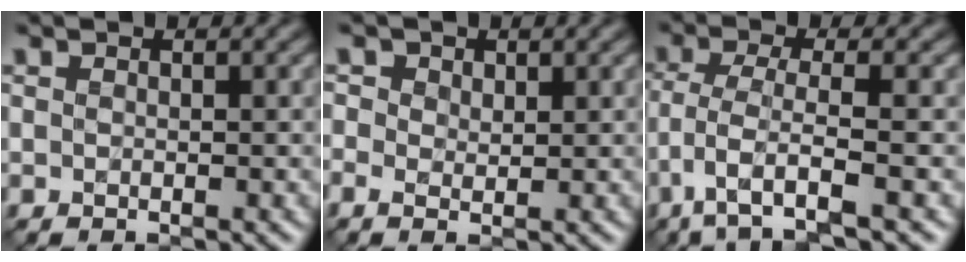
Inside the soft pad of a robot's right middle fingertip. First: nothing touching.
{"total": 1.6, "force": [0.5, 1.2, 0.9], "torque": [-0.017, 0.002, 0.006]}
{"total": 4.2, "force": [-2.0, 0.7, 3.7], "torque": [-0.075, -0.005, -0.041]}